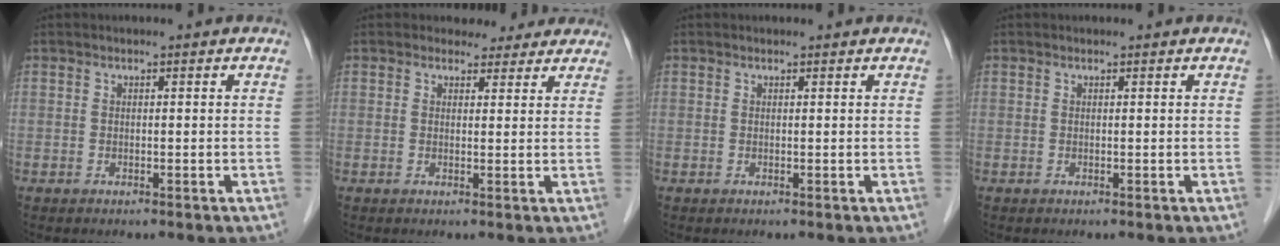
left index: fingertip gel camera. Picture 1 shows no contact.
{"total": 4.4, "force": [3.8, 2.2, 0.2], "torque": [0.007, 0.004, 0.035]}
{"total": 0.5, "force": [0.5, 0.1, 0.1], "torque": [-0.006, 0.003, 0.007]}
{"total": 0.0}